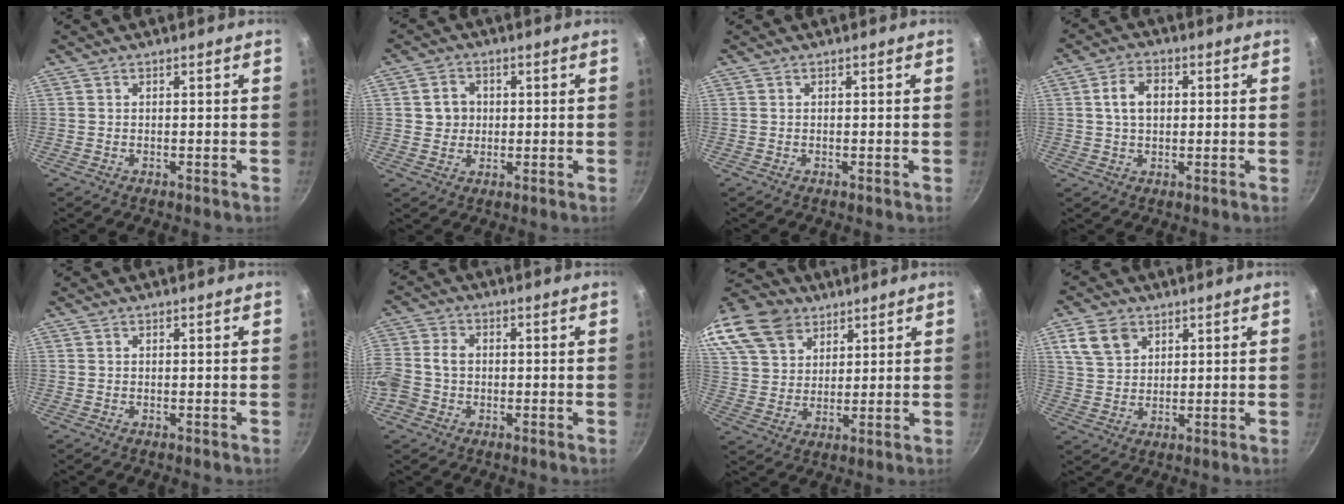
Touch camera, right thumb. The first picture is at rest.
{"total": 4.8, "force": [0.6, 4.4, 1.9], "torque": [-0.008, 0.005, 0.008]}
{"total": 0.0}
{"total": 6.0, "force": [0.9, 4.2, 4.3], "torque": [-0.061, 0.010, 0.011]}
{"total": 0.0}
{"total": 8.5, "force": [-1.5, 6.8, 4.9], "torque": [-0.096, 0.025, -0.043]}
{"total": 21.2, "force": [13.3, 14.1, 8.5], "torque": [-0.196, 0.004, 0.257]}
{"total": 7.5, "force": [3.6, 5.3, 3.8], "torque": [-0.056, -0.003, 0.074]}